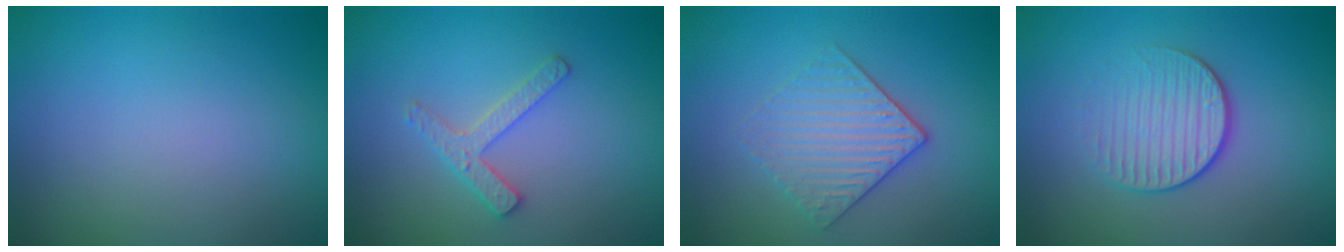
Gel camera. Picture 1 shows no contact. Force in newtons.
{"total": 2.4, "press": 2.4, "slide": 0.4}
{"total": 3.4, "press": 3.1, "slide": 1.6}
{"total": 3.6, "press": 2.6, "slide": 2.5}